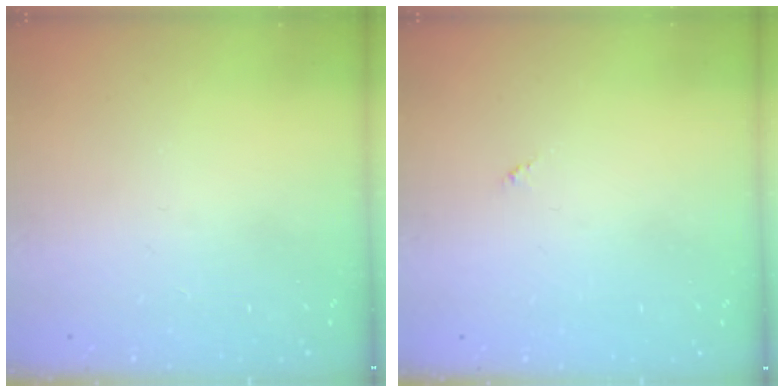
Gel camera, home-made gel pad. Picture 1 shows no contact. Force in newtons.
{"total": 0.0}